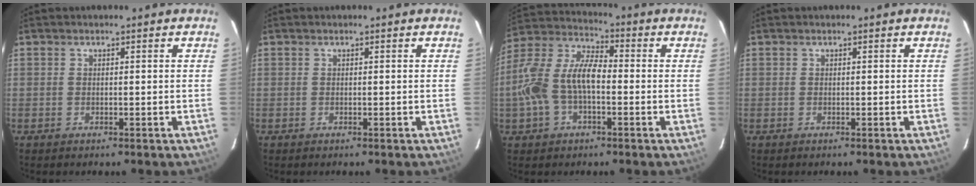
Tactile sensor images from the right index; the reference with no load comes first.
{"total": 0.0}
{"total": 13.4, "force": [-2.5, 7.1, 11.1], "torque": [-0.236, 0.019, -0.051]}
{"total": 0.0}